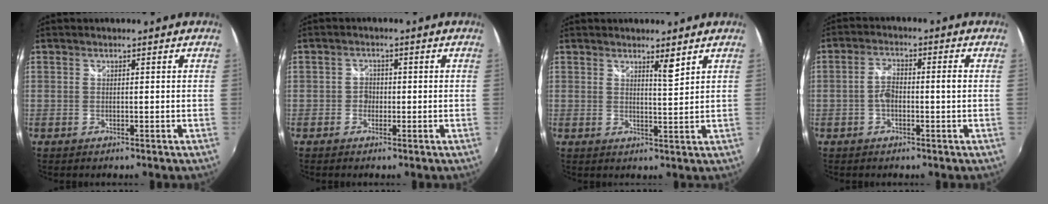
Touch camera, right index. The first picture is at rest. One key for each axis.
{"total": 2.3, "fx": -0.8, "fy": 2.1, "fz": 0.5, "tx": -0.008, "ty": 0.003, "tz": -0.017}
{"total": 2.7, "fx": 1.9, "fy": 0.0, "fz": 1.9, "tx": -0.030, "ty": -0.002, "tz": 0.029}
{"total": 4.5, "fx": -0.8, "fy": 1.8, "fz": 4.0, "tx": -0.078, "ty": 0.010, "tz": -0.015}